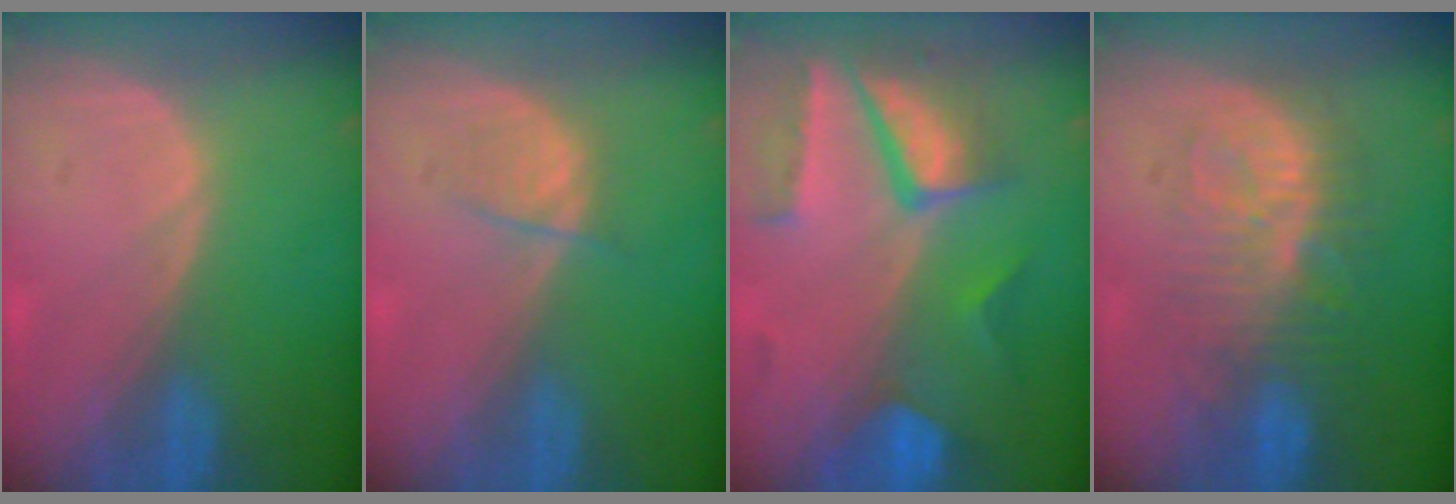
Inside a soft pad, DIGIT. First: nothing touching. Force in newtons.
{"total": 2.1, "press": 2.1, "slide": 0.3}
{"total": 9.9, "press": 8.5, "slide": 5.1}
{"total": 9.6, "press": 9.1, "slide": 2.9}